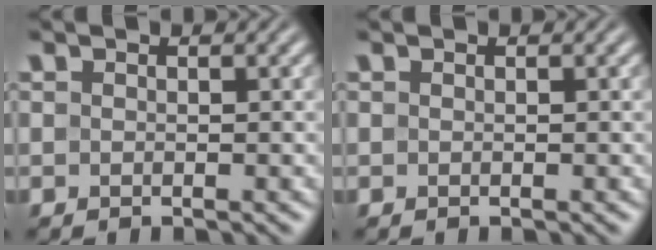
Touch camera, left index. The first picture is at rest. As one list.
[{"total": 0.0}]